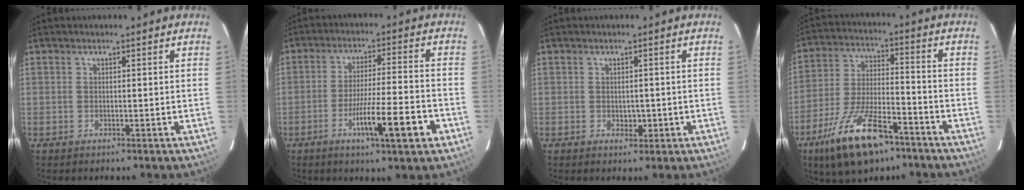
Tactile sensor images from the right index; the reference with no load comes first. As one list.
[{"total": 10.8, "force": [-4.8, 0.3, 9.6], "torque": [-0.159, -0.007, -0.075]}, {"total": 1.6, "force": [-0.4, 1.2, 1.1], "torque": [-0.014, 0.000, 0.002]}, {"total": 14.7, "force": [-9.4, 4.6, 10.3], "torque": [-0.205, -0.013, -0.166]}]